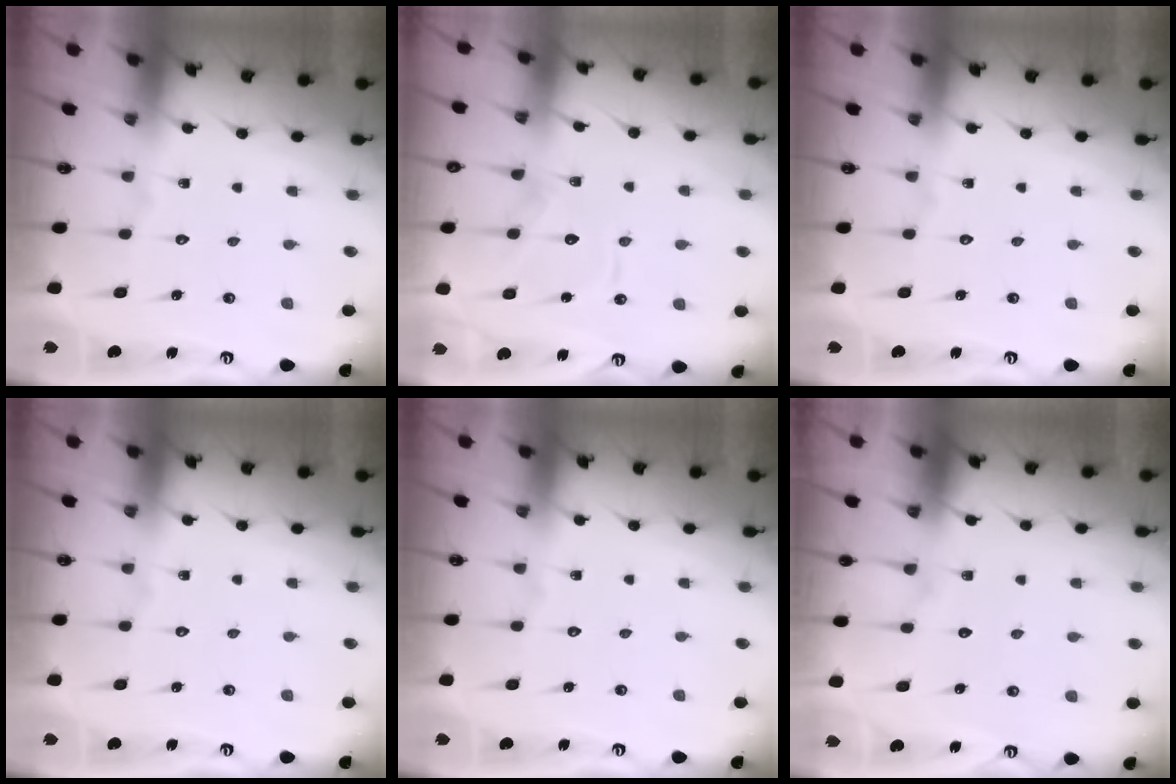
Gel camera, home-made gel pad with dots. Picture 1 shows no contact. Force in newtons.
{"total": 9.8, "press": 9.7, "slide": 0.8}
{"total": 0.0}
{"total": 0.0}
{"total": 0.0}
{"total": 2.9, "press": 2.9, "slide": 0.2}